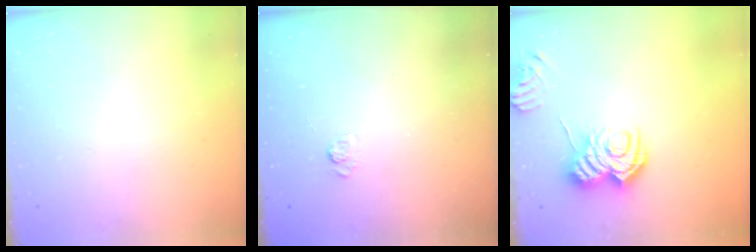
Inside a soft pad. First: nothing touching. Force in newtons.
{"total": 2.2, "press": 1.8, "slide": 1.3}
{"total": 10.1, "press": 10.1, "slide": 0.9}